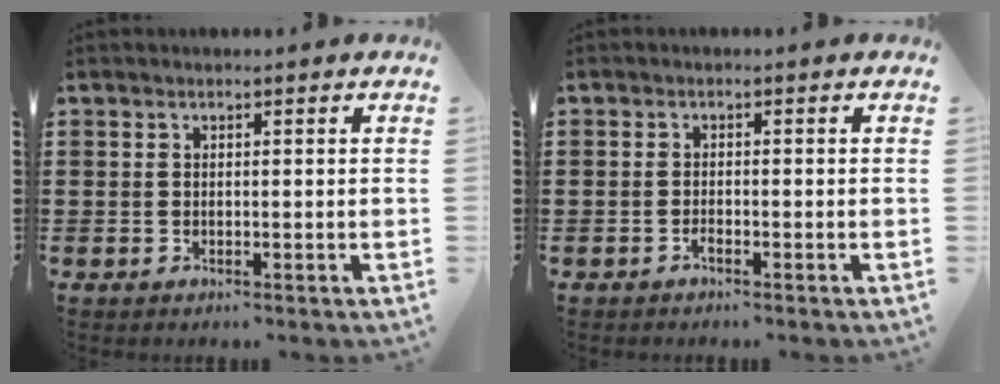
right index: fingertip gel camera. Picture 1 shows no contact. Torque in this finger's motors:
{"motor_torque": [1.02, 1.12, 0.05, 0.01]}